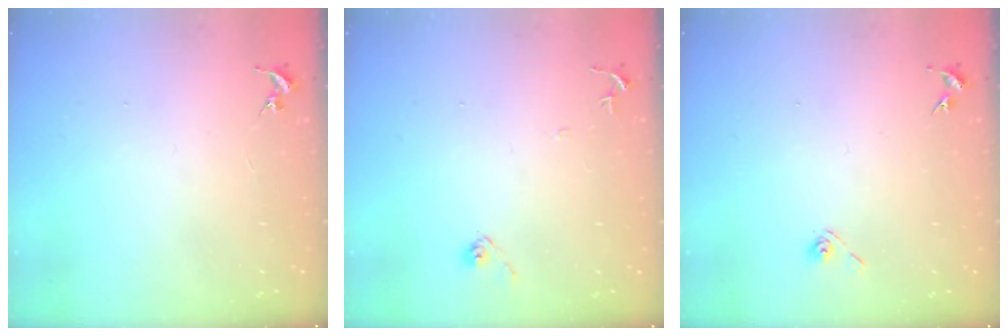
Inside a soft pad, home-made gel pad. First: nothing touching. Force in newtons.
{"total": 5.9, "press": 5.9, "slide": 0.4}
{"total": 3.9, "press": 3.4, "slide": 2.0}